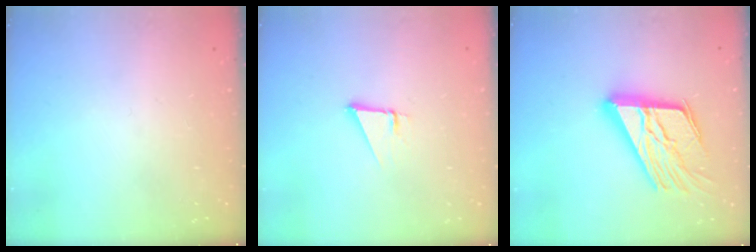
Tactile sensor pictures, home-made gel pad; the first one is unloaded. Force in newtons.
{"total": 2.3, "press": 2.3, "slide": 0.0}
{"total": 21.5, "press": 21.4, "slide": 2.2}